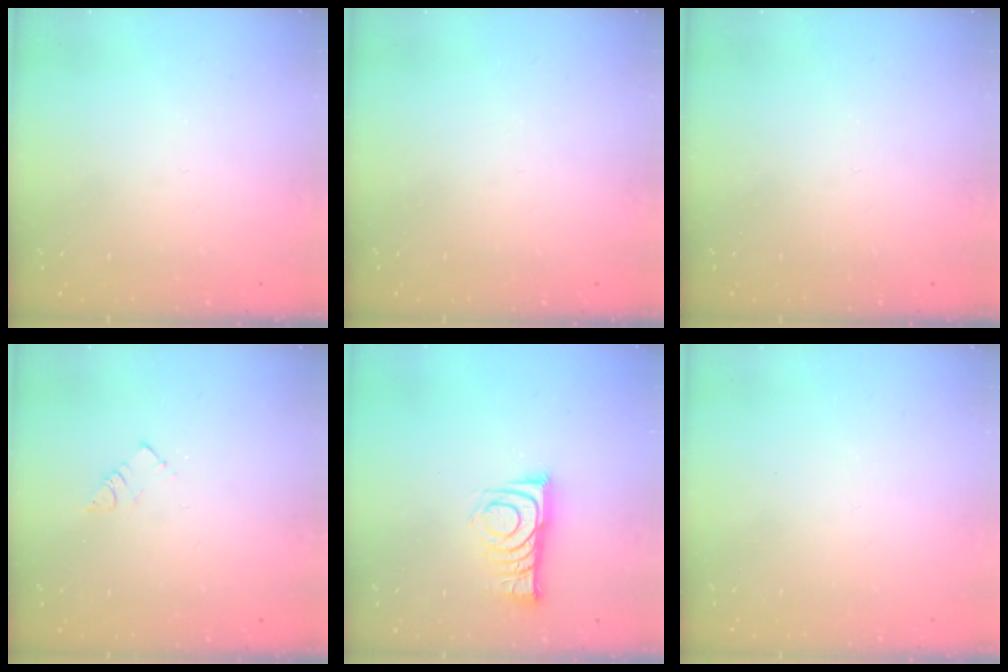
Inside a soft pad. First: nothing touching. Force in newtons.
{"total": 0.0}
{"total": 0.0}
{"total": 3.2, "press": 3.2, "slide": 0.0}
{"total": 9.7, "press": 9.7, "slide": 0.4}
{"total": 1.5, "press": 1.5, "slide": 0.1}